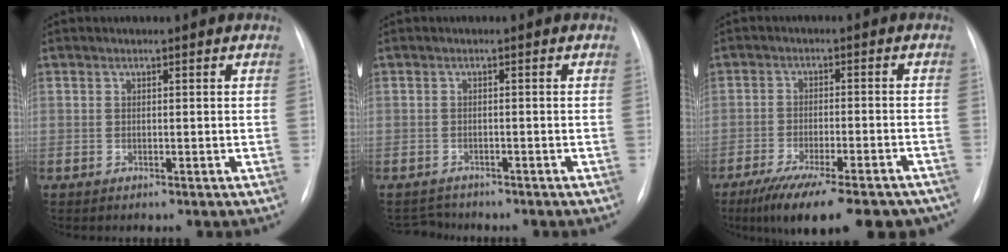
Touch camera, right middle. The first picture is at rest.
{"total": 2.2, "force": [-2.1, 0.4, -0.6], "torque": [0.005, -0.012, -0.031]}
{"total": 19.0, "force": [-15.2, 4.4, 10.6], "torque": [-0.128, -0.011, -0.208]}